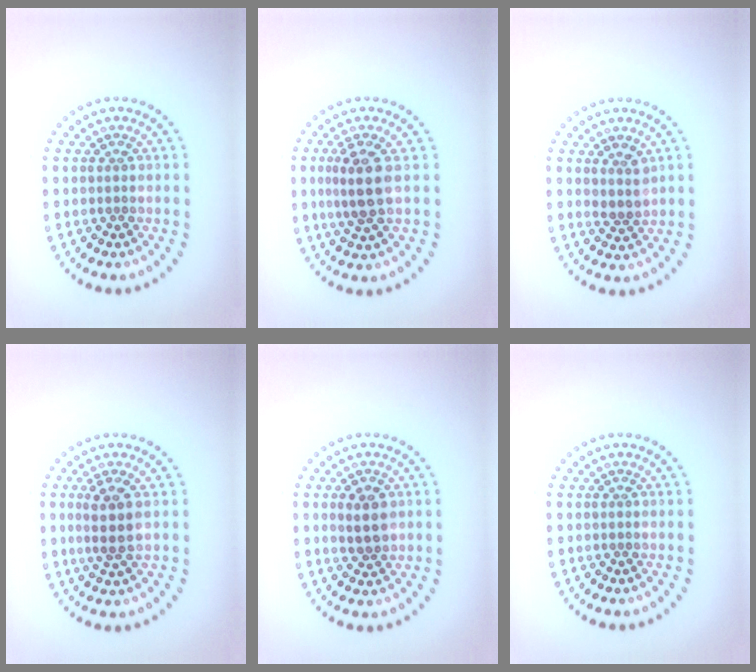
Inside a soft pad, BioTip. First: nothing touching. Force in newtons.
{"total": 3.3, "press": 3.0, "slide": 1.4}
{"total": 1.7, "press": 1.4, "slide": 1.0}
{"total": 2.8, "press": 2.5, "slide": 1.2}
{"total": 2.3, "press": 2.2, "slide": 0.7}
{"total": 0.0}